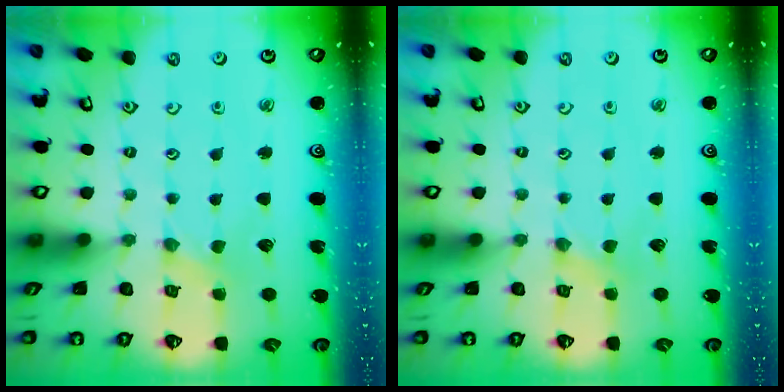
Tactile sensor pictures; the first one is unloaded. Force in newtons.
{"total": 1.3, "press": 1.3, "slide": 0.1}